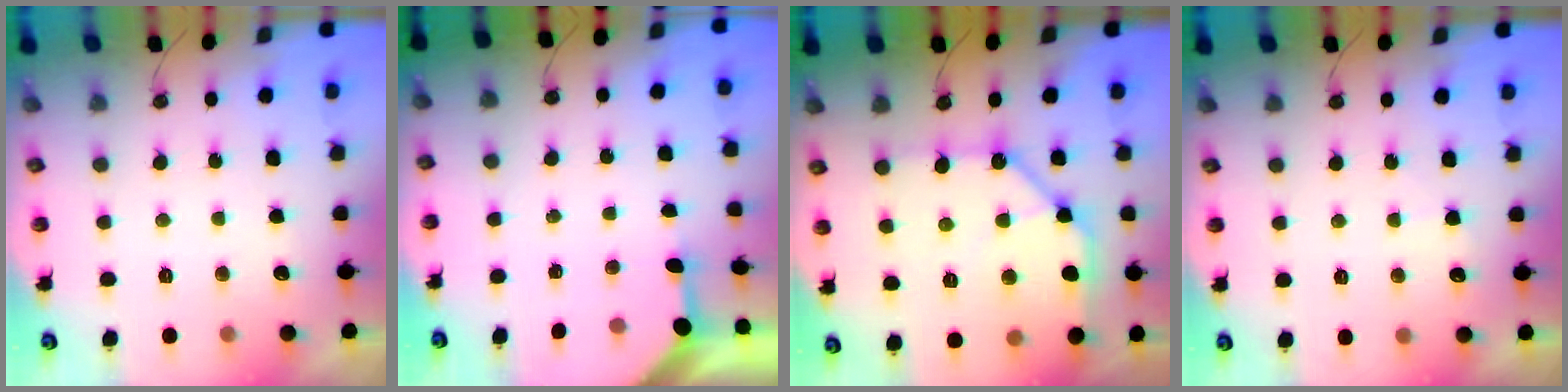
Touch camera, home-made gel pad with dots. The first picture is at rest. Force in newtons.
{"total": 3.2, "press": 3.2, "slide": 0.3}
{"total": 13.8, "press": 13.8, "slide": 1.1}
{"total": 3.0, "press": 3.0, "slide": 0.4}